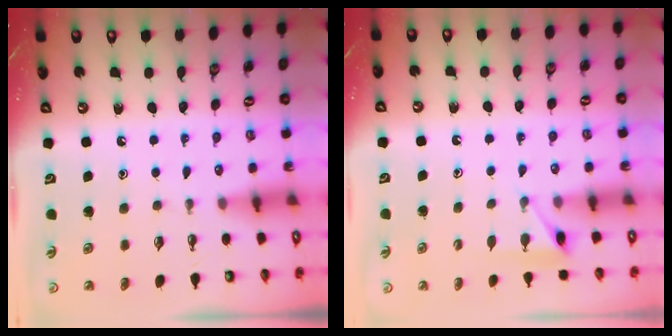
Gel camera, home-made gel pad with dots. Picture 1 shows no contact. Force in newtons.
{"total": 3.7, "press": 3.7, "slide": 0.3}